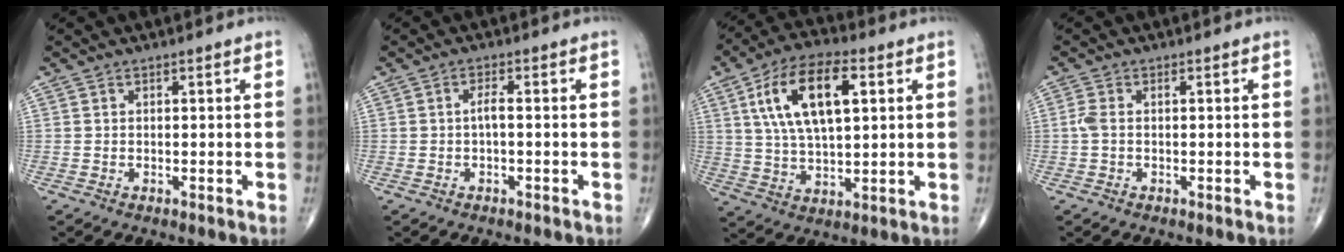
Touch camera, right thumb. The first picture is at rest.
{"total": 1.7, "force": [-0.3, 0.3, 1.6], "torque": [-0.031, 0.007, -0.006]}
{"total": 15.8, "force": [4.8, 7.1, 13.3], "torque": [-0.239, 0.004, 0.086]}
{"total": 2.2, "force": [0.0, 1.0, 1.9], "torque": [-0.053, 0.006, -0.004]}